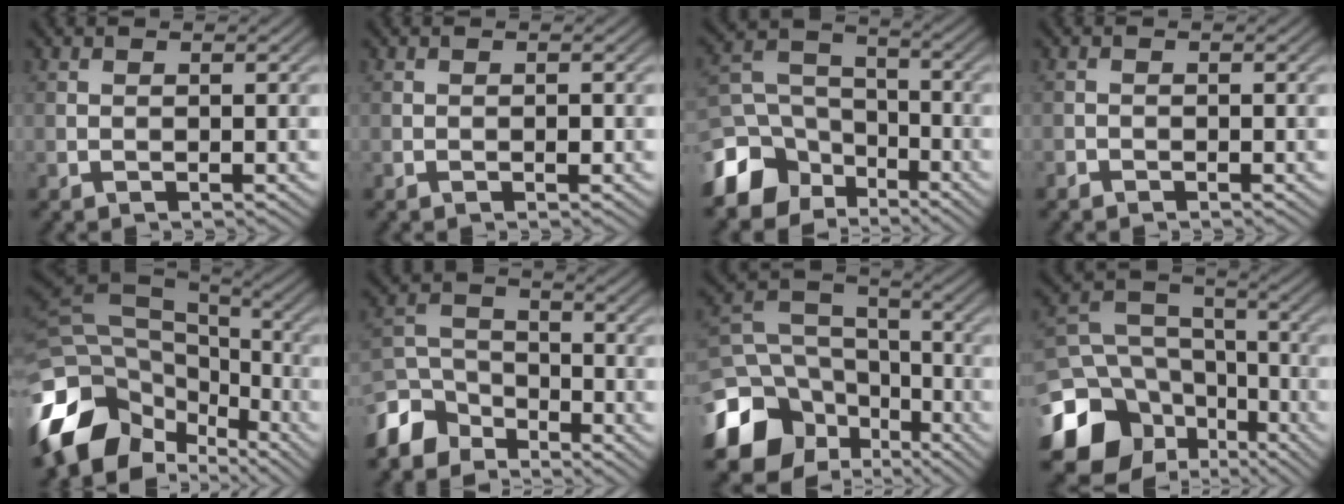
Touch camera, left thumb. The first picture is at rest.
{"total": 0.8, "force": [-0.3, 0.3, 0.6], "torque": [-0.008, 0.002, -0.004]}
{"total": 10.2, "force": [-6.4, 6.7, 4.1], "torque": [-0.109, -0.013, -0.136]}
{"total": 0.8, "force": [-0.7, 0.3, 0.1], "torque": [0.000, -0.002, -0.014]}
{"total": 16.1, "force": [-7.6, 10.3, 9.8], "torque": [-0.254, -0.023, -0.133]}
{"total": 7.7, "force": [-5.9, 4.1, 2.7], "torque": [-0.063, 0.000, -0.141]}
{"total": 14.0, "force": [-7.1, 10.1, 6.7], "torque": [-0.187, -0.029, -0.122]}
{"total": 16.3, "force": [-7.8, 12.3, 7.4], "torque": [-0.214, -0.036, -0.119]}